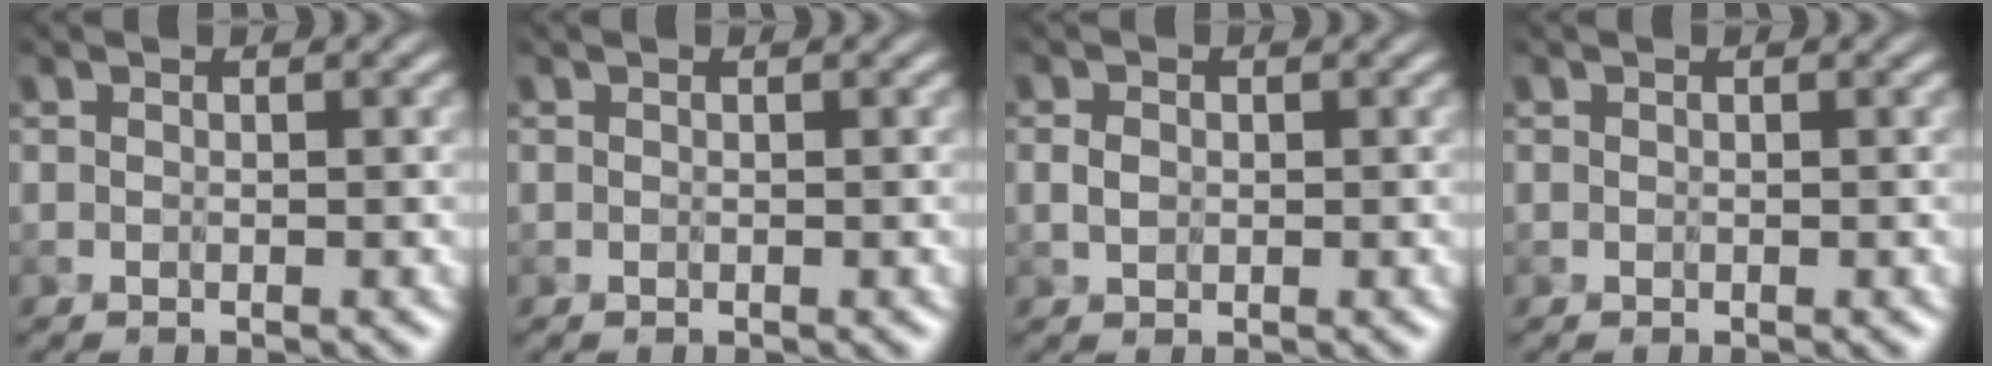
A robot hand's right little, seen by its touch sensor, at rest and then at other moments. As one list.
[{"total": 0.0}, {"total": 1.4, "force": [-0.1, 1.1, 0.9], "torque": [-0.020, 0.003, -0.001]}, {"total": 0.0}]